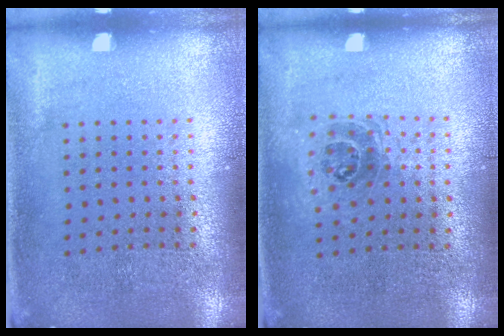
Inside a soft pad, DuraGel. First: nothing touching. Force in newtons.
{"total": 1.1, "press": 0.9, "slide": 0.6}